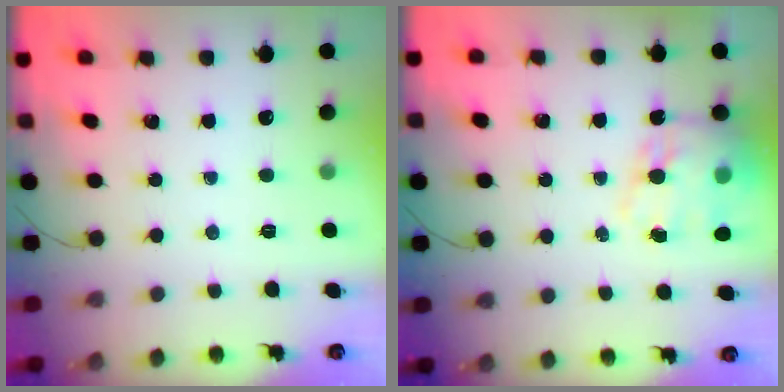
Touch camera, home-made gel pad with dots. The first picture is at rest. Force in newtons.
{"total": 16.5, "press": 16.0, "slide": 4.3}